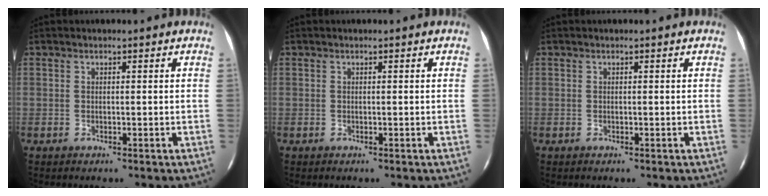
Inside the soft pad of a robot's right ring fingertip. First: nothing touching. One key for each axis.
{"total": 0.0}
{"total": 0.0}